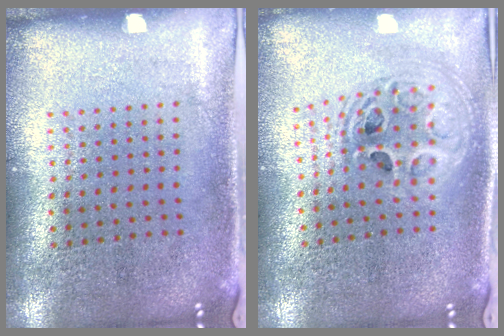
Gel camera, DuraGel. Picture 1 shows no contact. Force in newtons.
{"total": 2.0, "press": 1.6, "slide": 1.2}